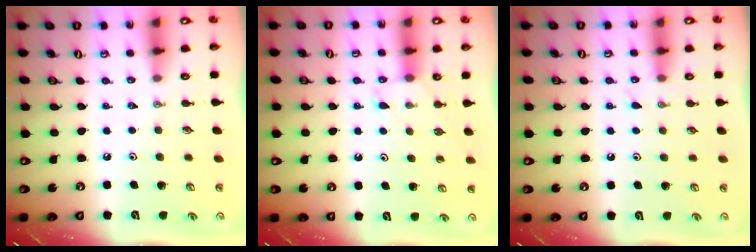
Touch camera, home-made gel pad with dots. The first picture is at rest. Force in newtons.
{"total": 5.6, "press": 5.6, "slide": 0.5}
{"total": 4.5, "press": 4.5, "slide": 0.6}